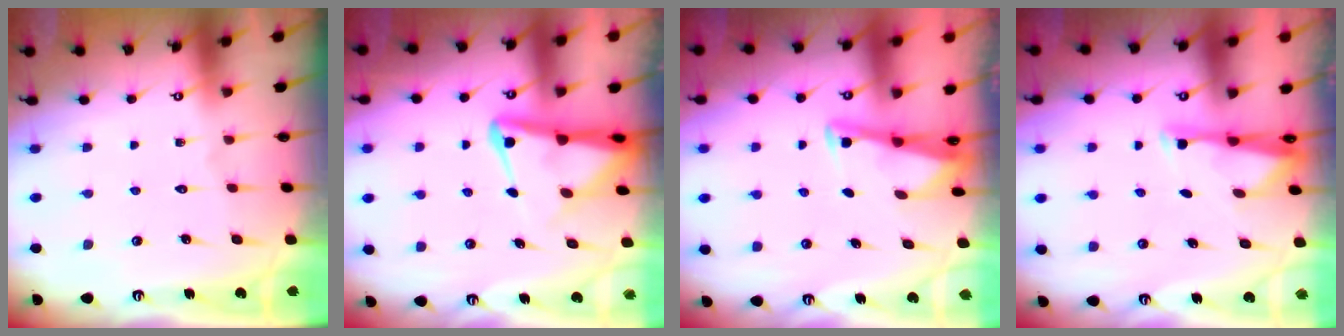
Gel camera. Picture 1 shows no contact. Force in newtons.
{"total": 6.2, "press": 6.2, "slide": 0.7}
{"total": 2.8, "press": 2.8, "slide": 0.3}
{"total": 2.8, "press": 2.8, "slide": 0.5}